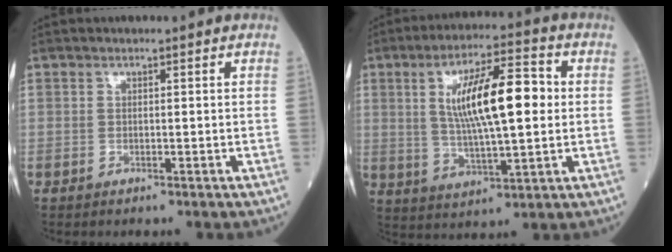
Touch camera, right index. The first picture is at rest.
{"total": 13.5, "force": [2.1, 2.7, 13.1], "torque": [-0.232, 0.015, 0.035]}